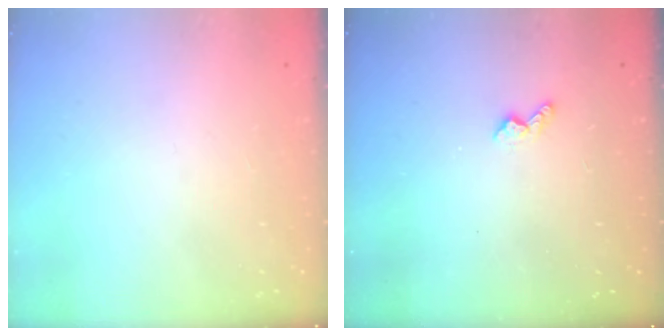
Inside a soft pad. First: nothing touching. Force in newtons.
{"total": 3.5, "press": 3.5, "slide": 0.5}